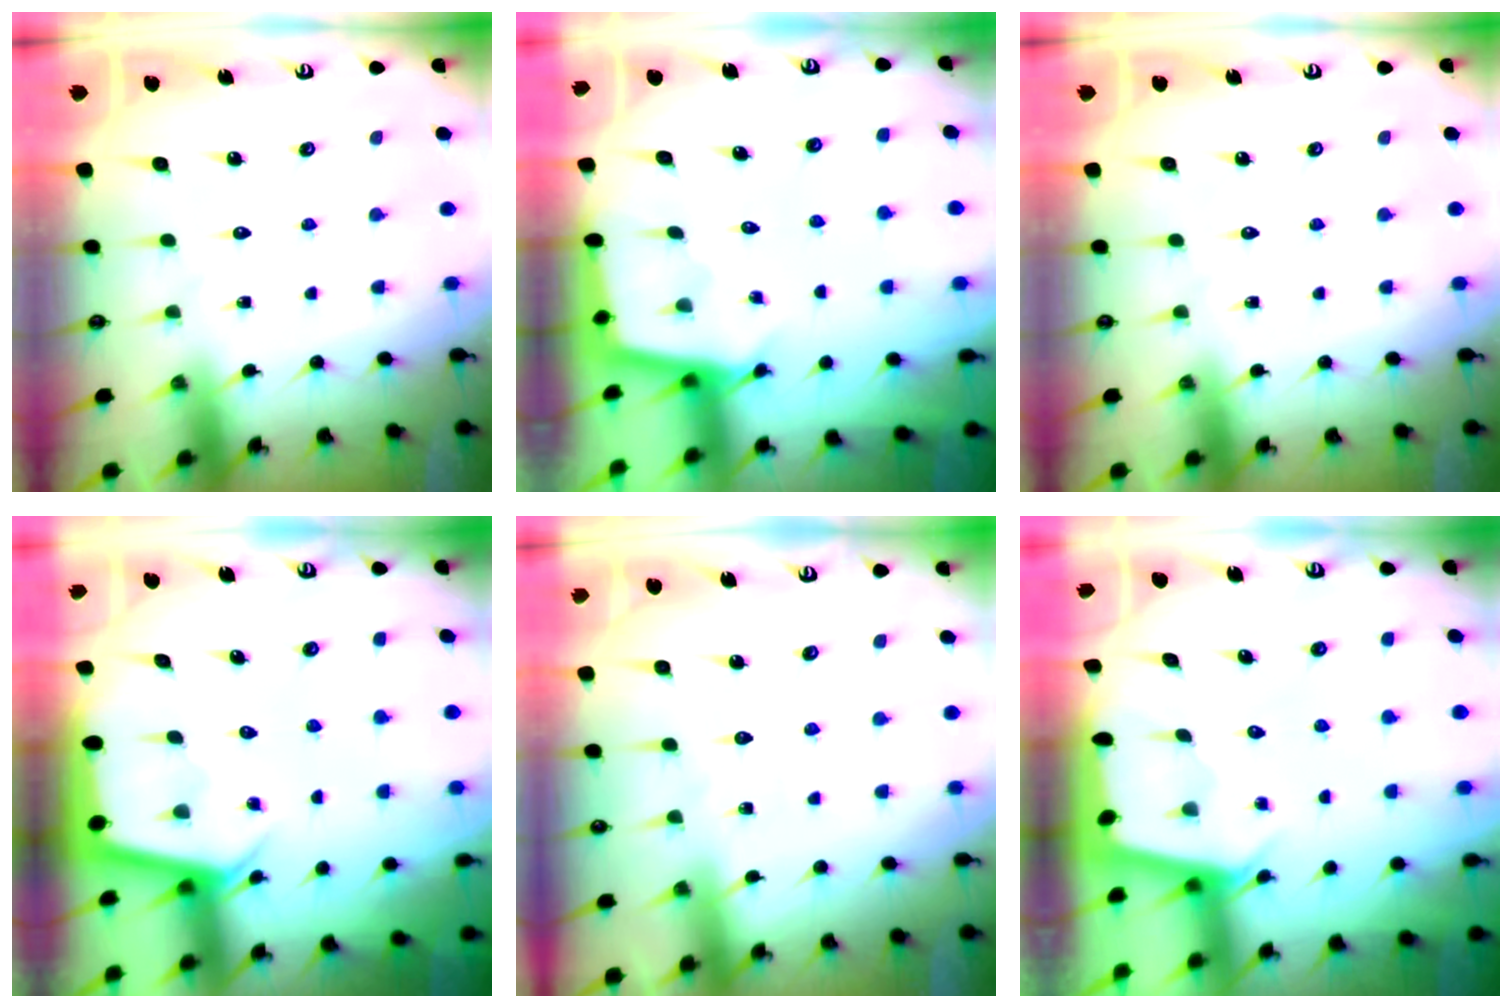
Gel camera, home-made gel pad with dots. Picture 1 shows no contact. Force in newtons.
{"total": 2.3, "press": 2.3, "slide": 0.2}
{"total": 0.0}
{"total": 3.1, "press": 3.1, "slide": 0.4}
{"total": 3.3, "press": 3.3, "slide": 0.5}
{"total": 2.0, "press": 2.0, "slide": 0.3}